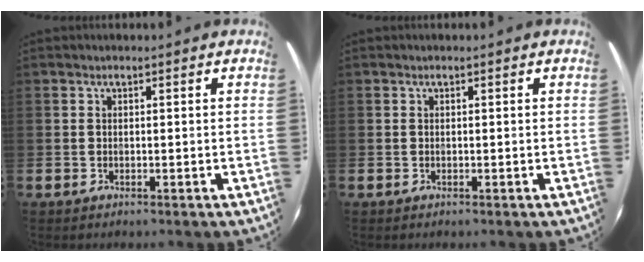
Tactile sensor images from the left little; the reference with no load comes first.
{"total": 0.0}